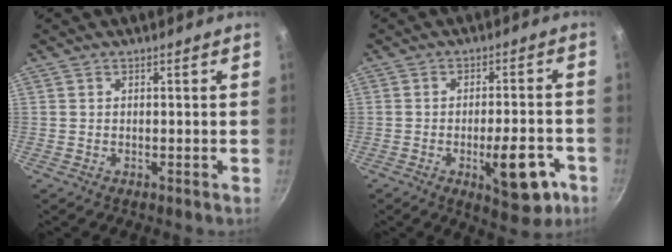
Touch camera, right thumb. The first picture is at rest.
{"total": 11.6, "force": [-4.5, 4.5, 9.7], "torque": [-0.101, 0.020, -0.053]}